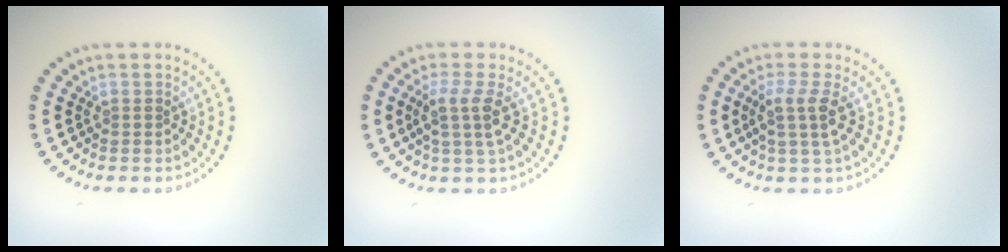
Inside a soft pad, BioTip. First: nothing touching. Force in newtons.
{"total": 2.7, "press": 2.1, "slide": 1.7}
{"total": 2.7, "press": 2.1, "slide": 1.6}